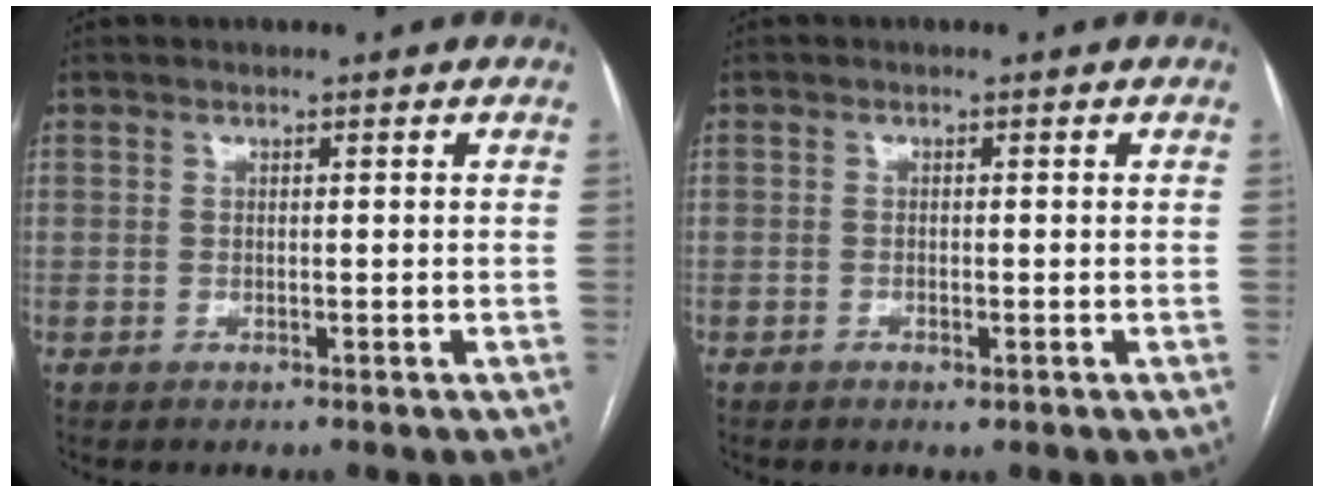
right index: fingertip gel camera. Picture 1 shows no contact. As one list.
[{"total": 1.0, "force": [-0.6, 0.4, 0.7], "torque": [-0.013, -0.002, -0.005]}]